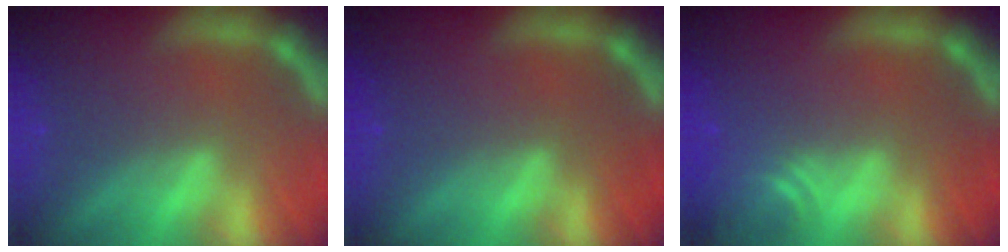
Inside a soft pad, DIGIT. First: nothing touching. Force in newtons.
{"total": 0.0}
{"total": 3.0}